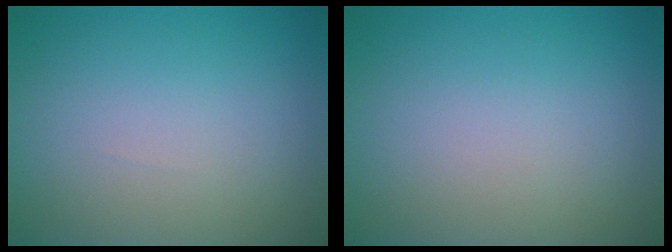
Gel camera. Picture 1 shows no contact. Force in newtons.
{"total": 0.0}